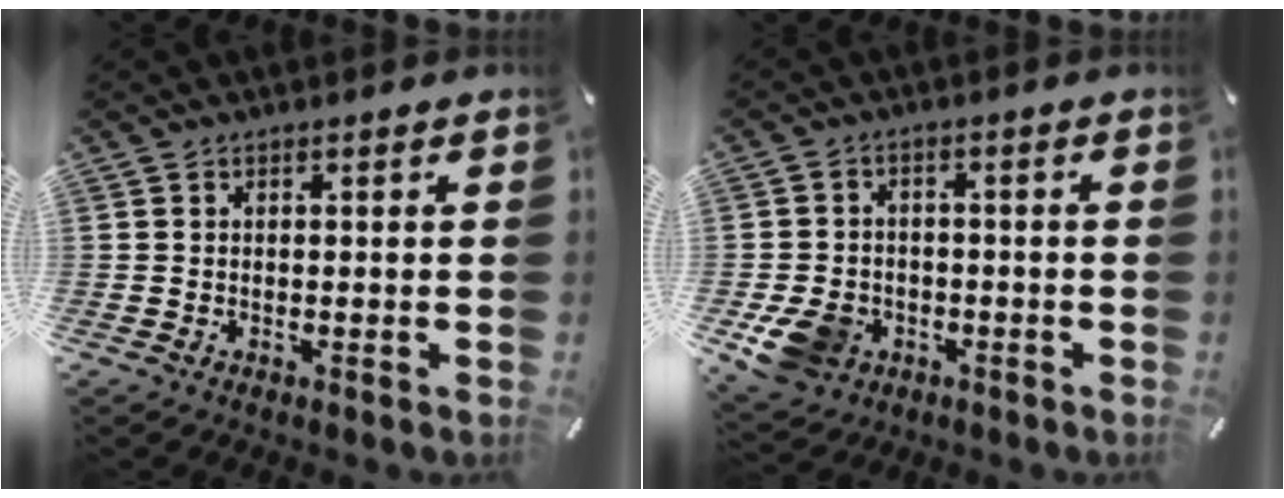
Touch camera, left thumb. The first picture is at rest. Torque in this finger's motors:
{"motor_torque": [0.37, 1.24, 0.24, 0.13, 0.00]}